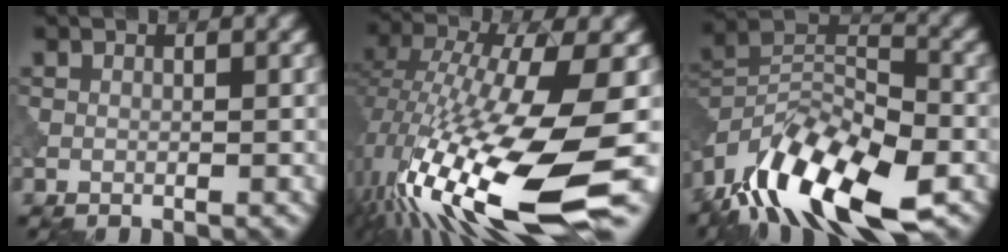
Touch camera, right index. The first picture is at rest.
{"total": 17.3, "force": [-5.2, 4.7, 15.9], "torque": [-0.313, -0.014, -0.089]}
{"total": 13.1, "force": [-8.8, 5.1, 8.3], "torque": [-0.154, 0.005, -0.173]}